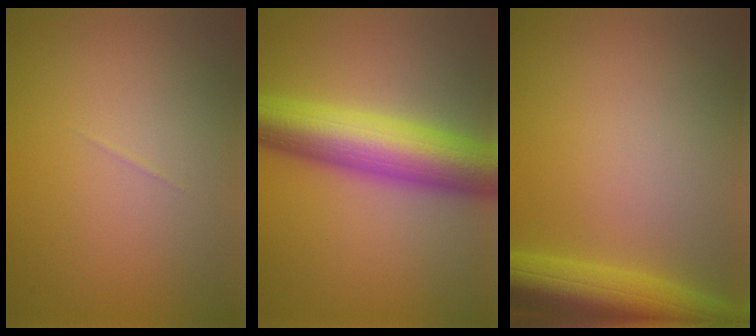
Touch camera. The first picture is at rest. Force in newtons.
{"total": 9.6, "press": 9.6, "slide": 0.2}
{"total": 7.7, "press": 7.7, "slide": 0.5}